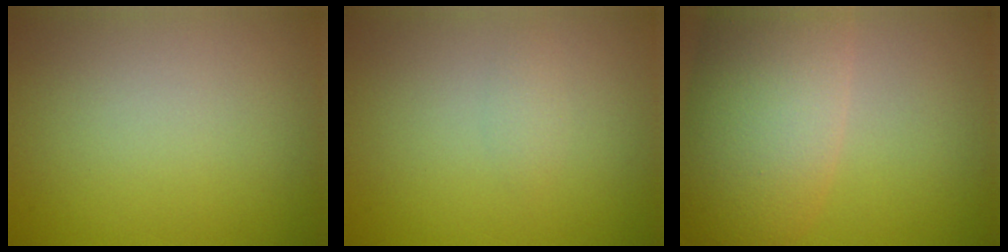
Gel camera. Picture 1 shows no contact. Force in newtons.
{"total": 0.9, "press": 0.9, "slide": 0.0}
{"total": 9.7, "press": 9.7, "slide": 0.4}